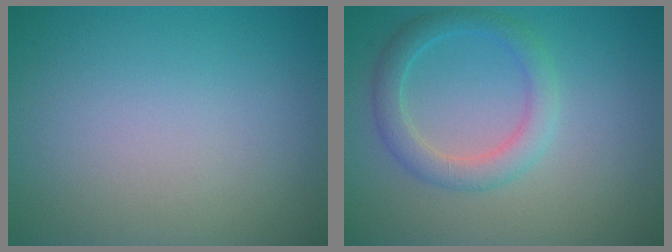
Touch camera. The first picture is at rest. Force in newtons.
{"total": 3.0, "press": 3.0, "slide": 0.2}